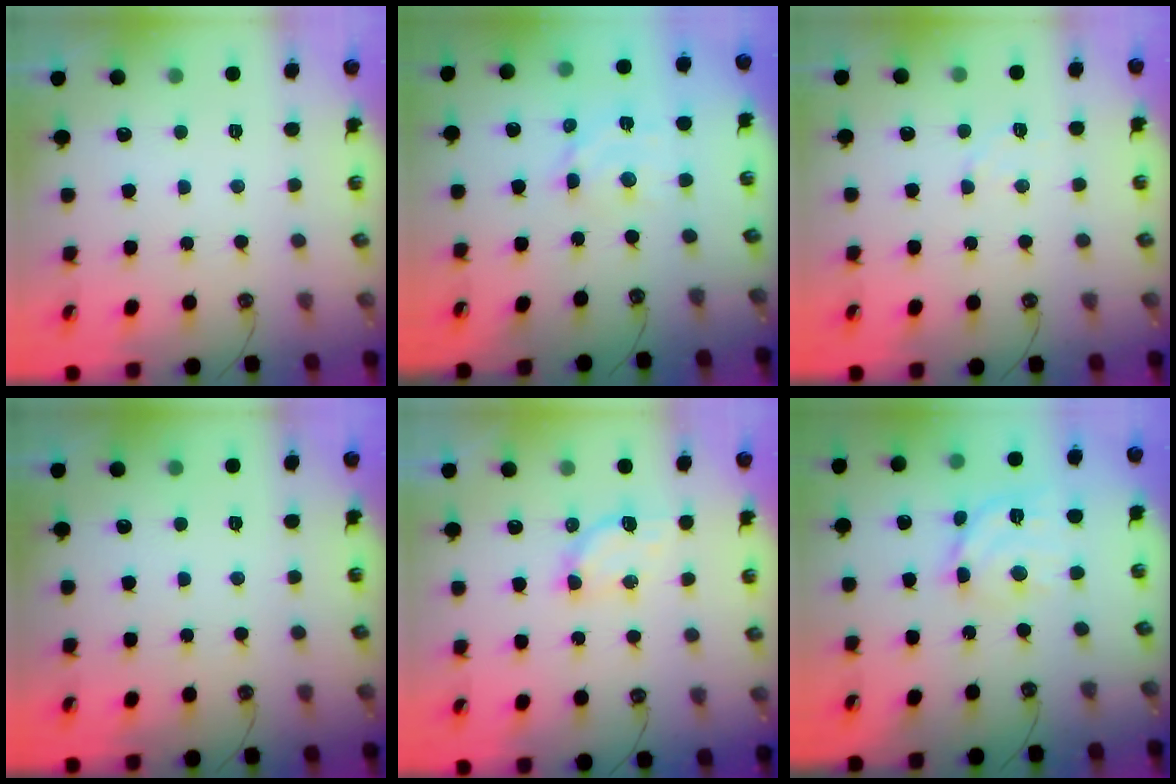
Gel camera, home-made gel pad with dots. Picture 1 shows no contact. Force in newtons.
{"total": 6.8, "press": 6.8, "slide": 0.3}
{"total": 4.4, "press": 4.4, "slide": 0.6}
{"total": 0.0}
{"total": 4.7, "press": 4.7, "slide": 0.4}
{"total": 12.6, "press": 12.6, "slide": 1.1}